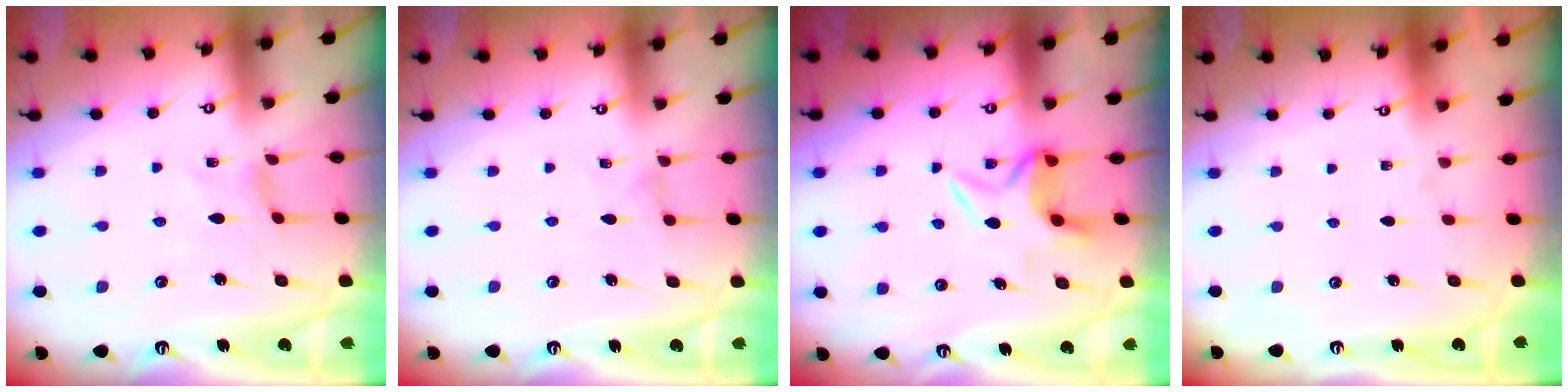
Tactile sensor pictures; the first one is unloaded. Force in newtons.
{"total": 0.0}
{"total": 5.3, "press": 5.1, "slide": 1.3}
{"total": 0.0}